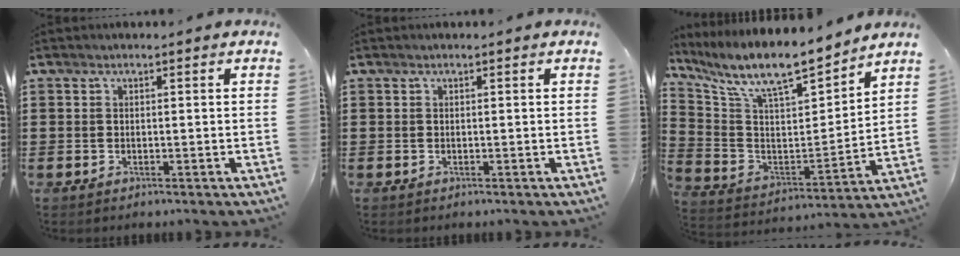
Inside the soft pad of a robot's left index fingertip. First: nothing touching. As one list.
[{"total": 0.0}, {"total": 10.1, "force": [8.6, 1.9, 4.9], "torque": [-0.124, -0.060, 0.143]}]